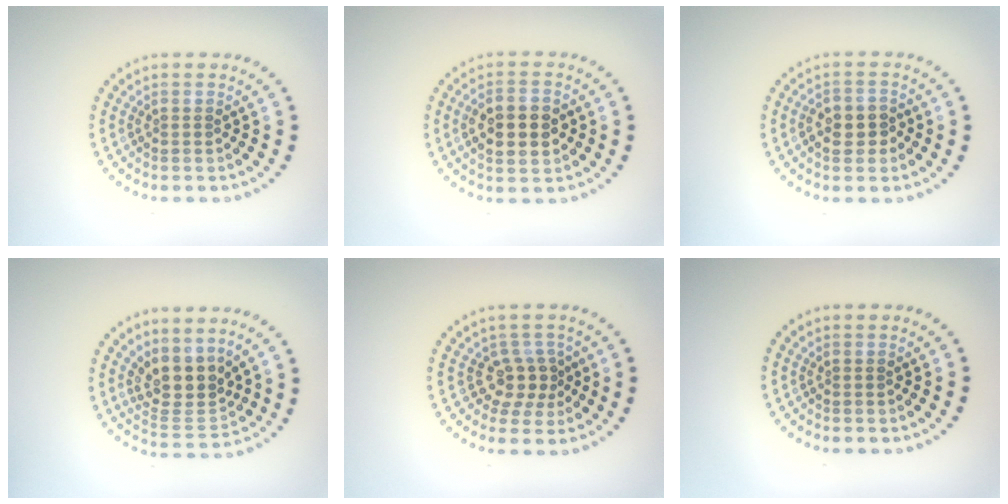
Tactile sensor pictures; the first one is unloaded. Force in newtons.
{"total": 4.6, "press": 4.6, "slide": 0.2}
{"total": 2.8, "press": 2.7, "slide": 0.6}
{"total": 3.8, "press": 3.1, "slide": 2.3}
{"total": 2.7, "press": 2.1, "slide": 1.7}
{"total": 0.0}